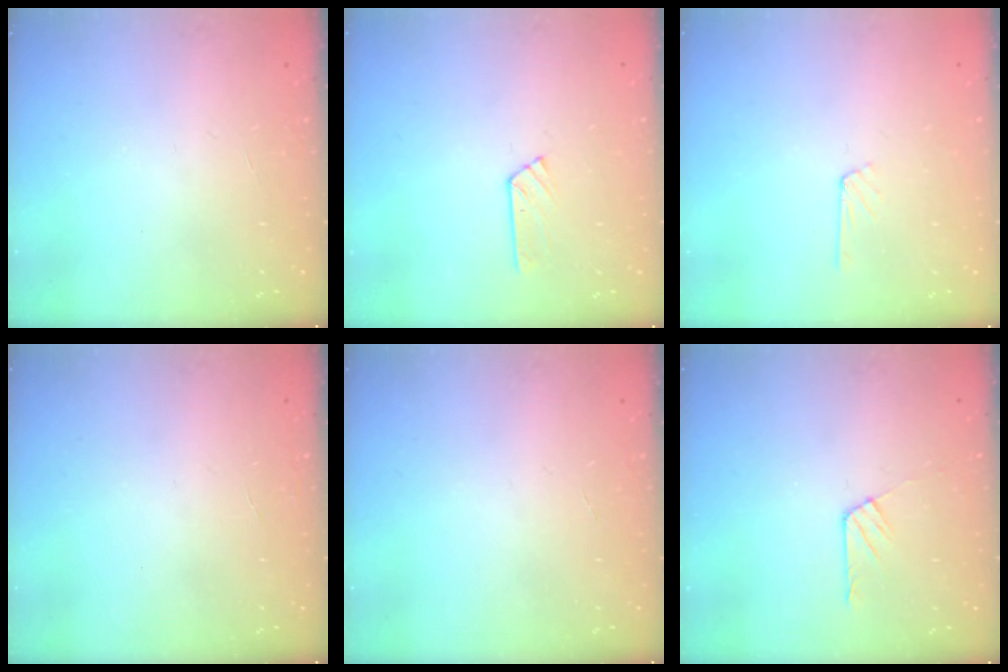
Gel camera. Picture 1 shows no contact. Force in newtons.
{"total": 5.3, "press": 5.2, "slide": 0.5}
{"total": 3.0, "press": 3.0, "slide": 0.3}
{"total": 0.0}
{"total": 0.0}
{"total": 5.5, "press": 5.5, "slide": 1.0}